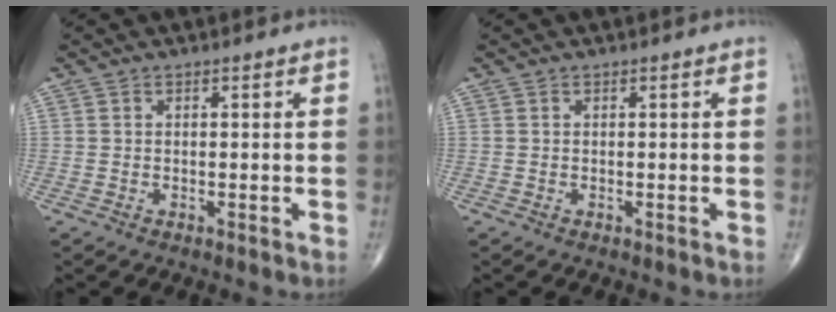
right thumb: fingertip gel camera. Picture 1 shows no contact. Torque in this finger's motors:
{"motor_torque": [0.00, 0.00, -0.02, 0.00, 0.00]}